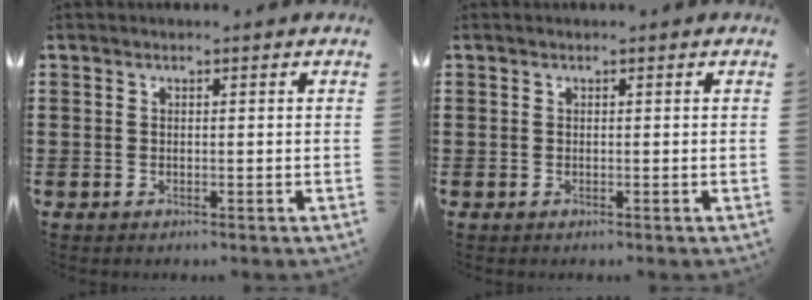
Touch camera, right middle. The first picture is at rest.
{"total": 0.0}